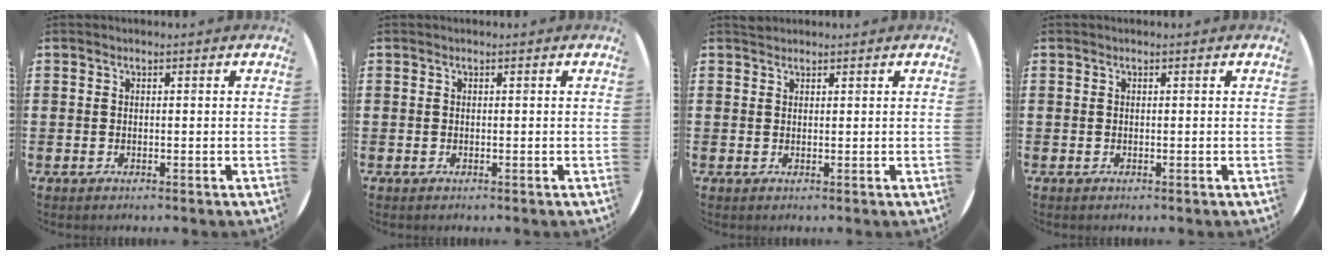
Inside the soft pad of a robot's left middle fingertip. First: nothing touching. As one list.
[{"total": 0.0}, {"total": 0.8, "force": [0.8, 0.2, -0.1], "torque": [0.010, -0.001, 0.013]}, {"total": 0.0}]